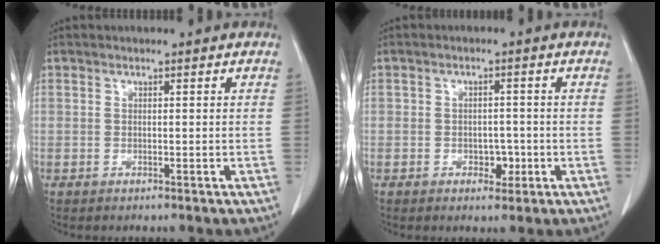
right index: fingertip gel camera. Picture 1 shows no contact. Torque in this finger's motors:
{"motor_torque": [-0.07, 0.05, -0.09, -0.01]}